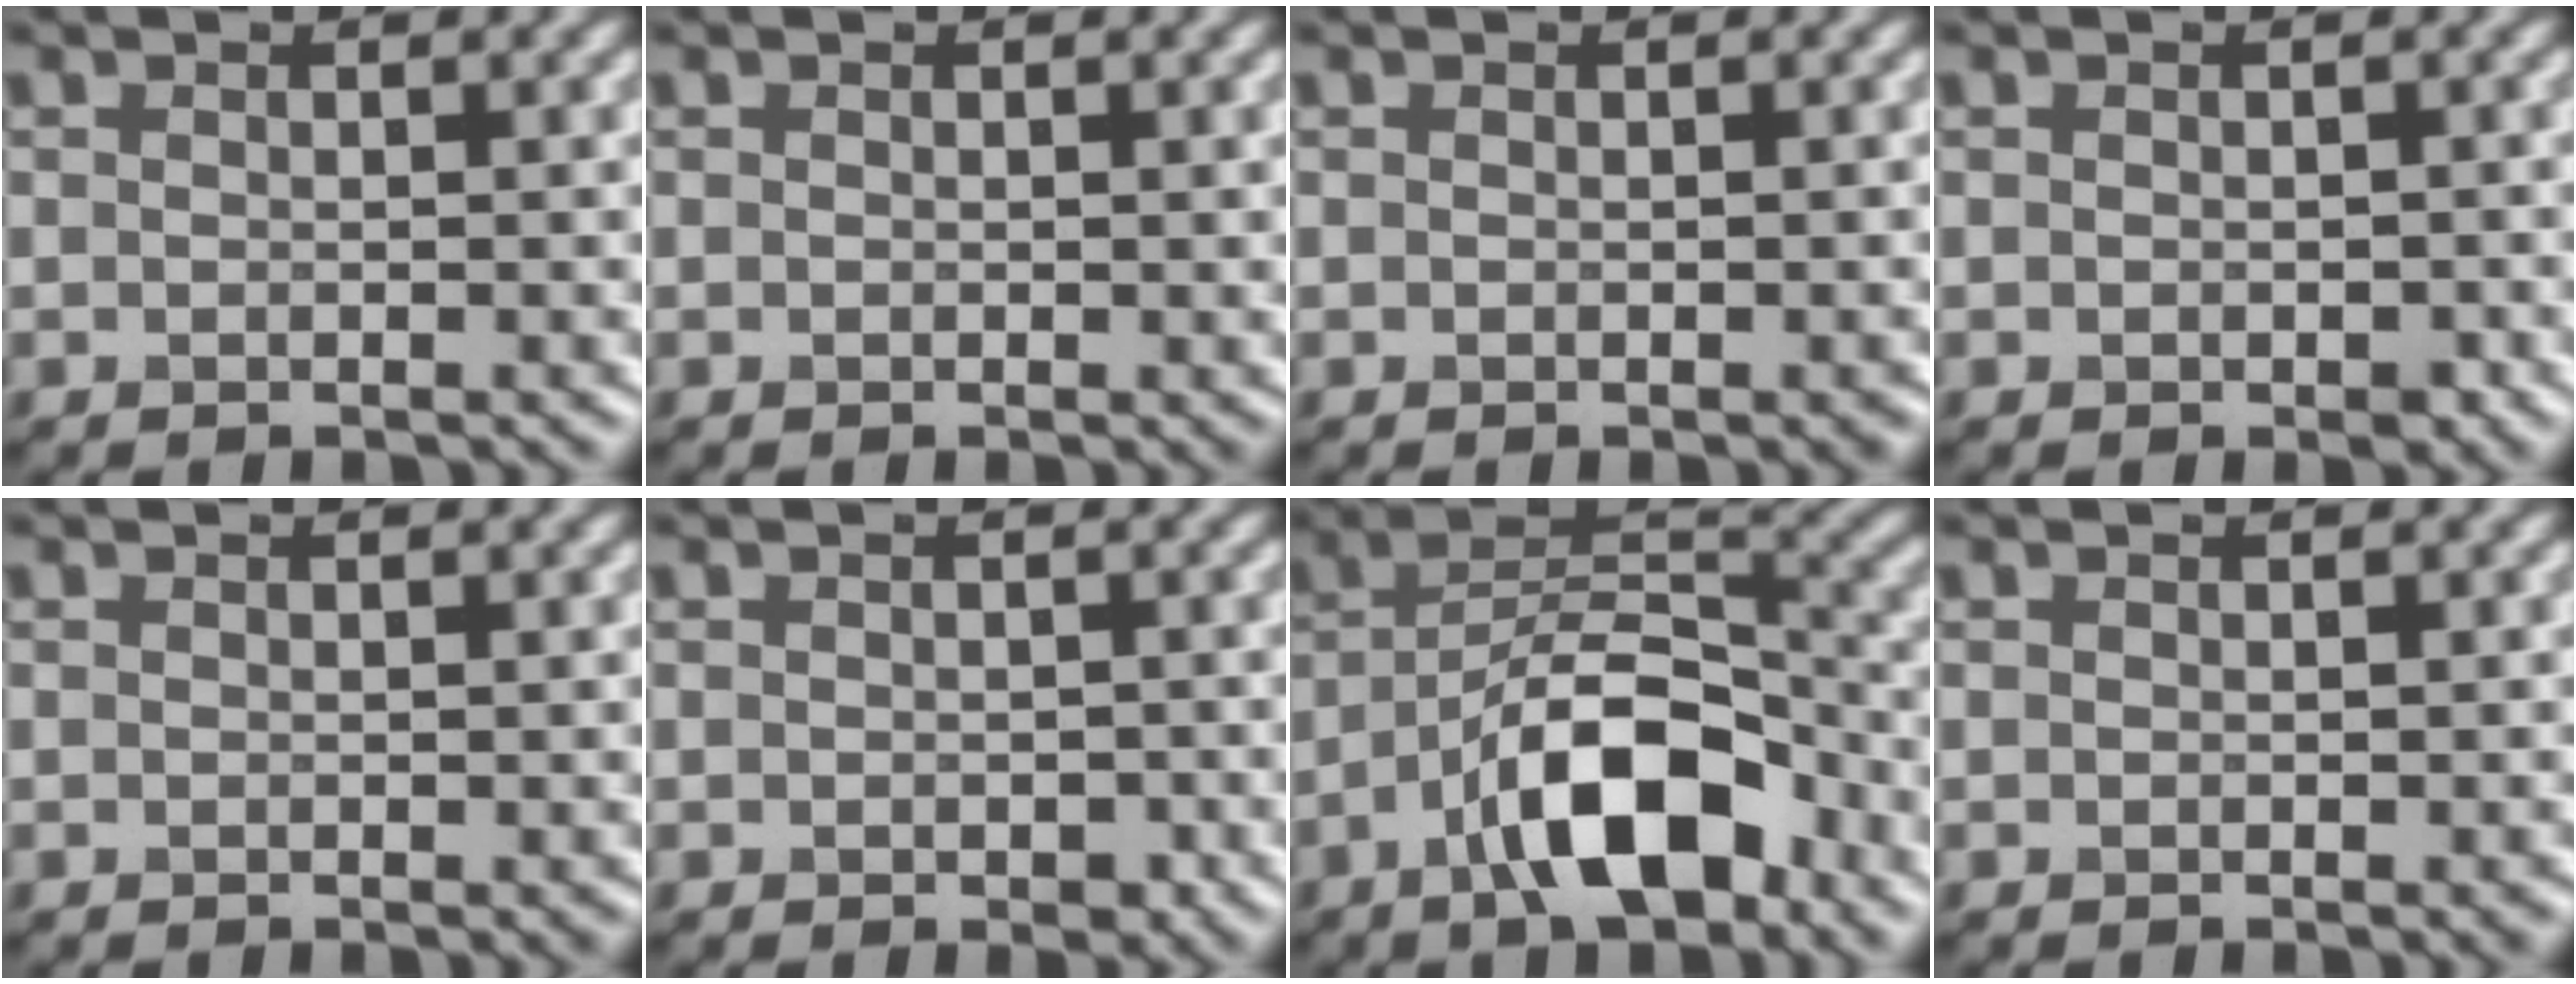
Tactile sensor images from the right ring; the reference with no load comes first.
{"total": 0.0}
{"total": 0.0}
{"total": 0.7, "force": [-0.2, 0.5, 0.4], "torque": [-0.002, -0.004, -0.002]}
{"total": 0.0}
{"total": 1.0, "force": [-0.2, 0.8, 0.6], "torque": [-0.005, -0.006, -0.003]}
{"total": 9.0, "force": [-4.6, 3.8, 6.7], "torque": [-0.107, 0.017, -0.086]}
{"total": 0.0}